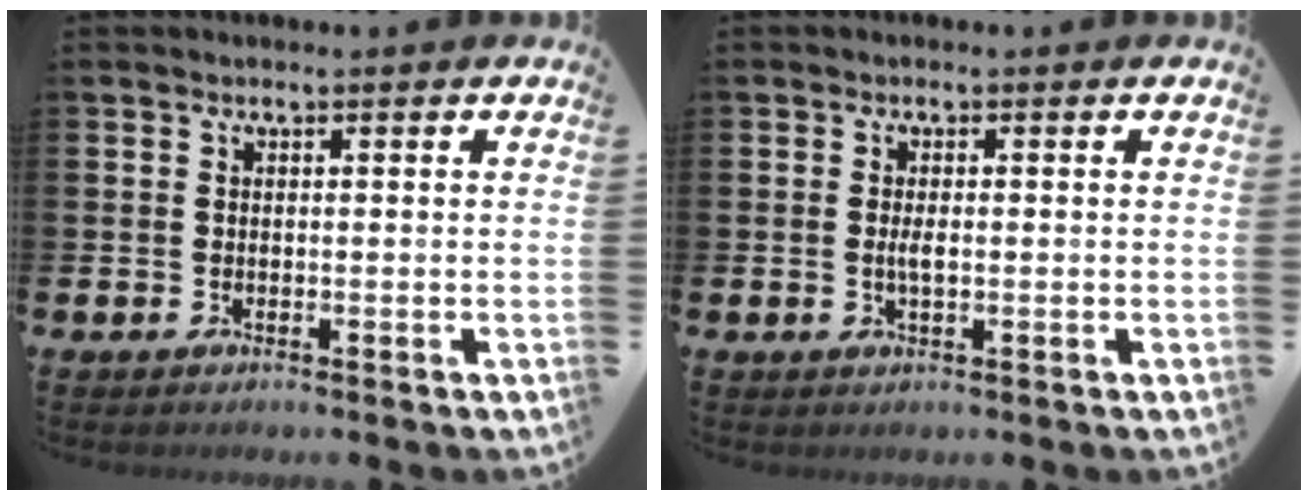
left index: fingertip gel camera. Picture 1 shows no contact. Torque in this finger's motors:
{"motor_torque": [0.53, 0.12, 0.07, 0.08]}